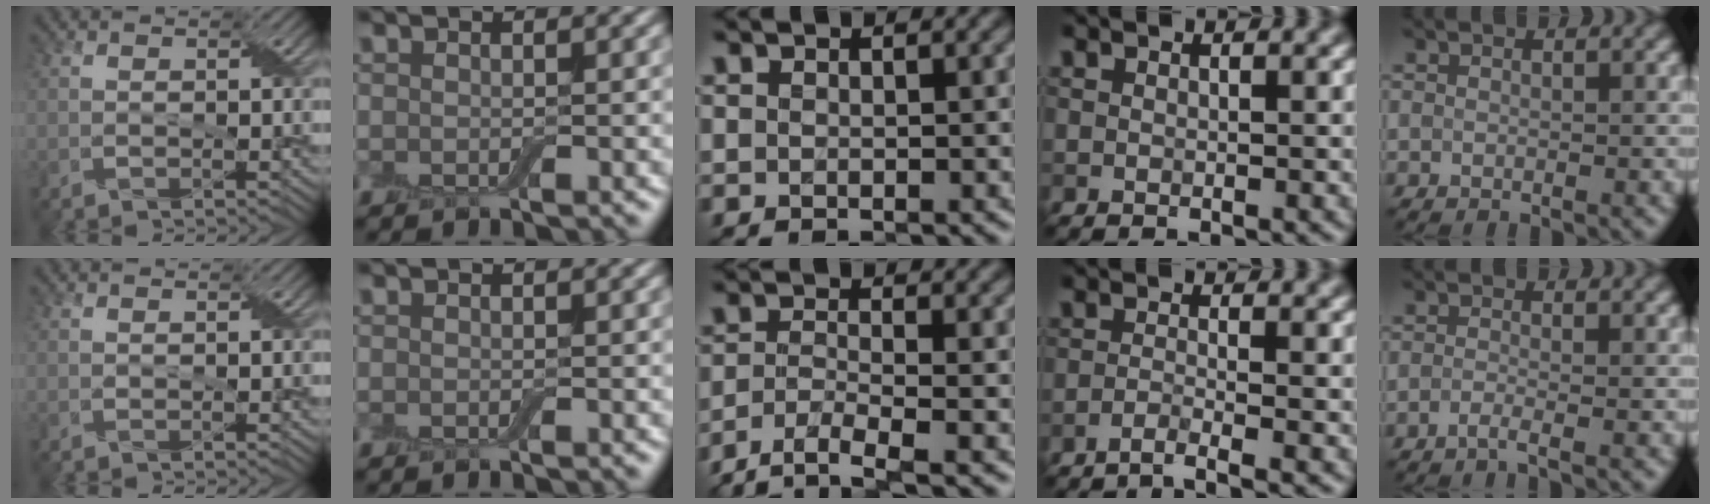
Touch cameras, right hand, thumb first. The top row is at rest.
{"middle": {"total": 3.9, "force": [-3.0, 0.7, 2.4], "torque": [-0.044, -0.007, -0.065]}, "ring": {"total": 2.0, "force": [-1.4, 0.1, 1.4], "torque": [-0.016, 0.002, -0.043]}, "little": {"total": 1.5, "force": [-1.5, -0.3, 0.2], "torque": [-0.002, -0.005, -0.029]}}